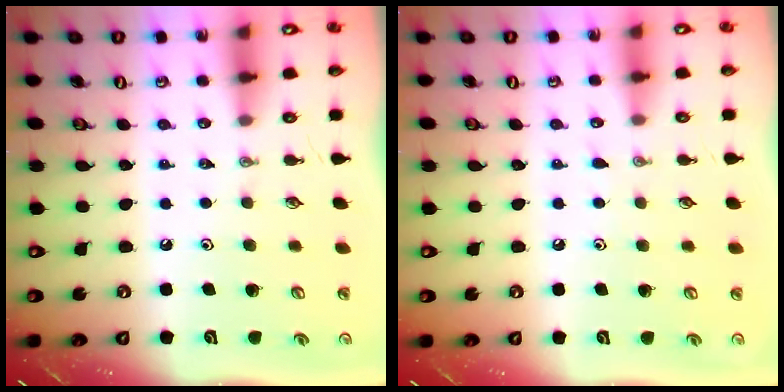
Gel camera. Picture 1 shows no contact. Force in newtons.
{"total": 2.7, "press": 2.7, "slide": 0.4}